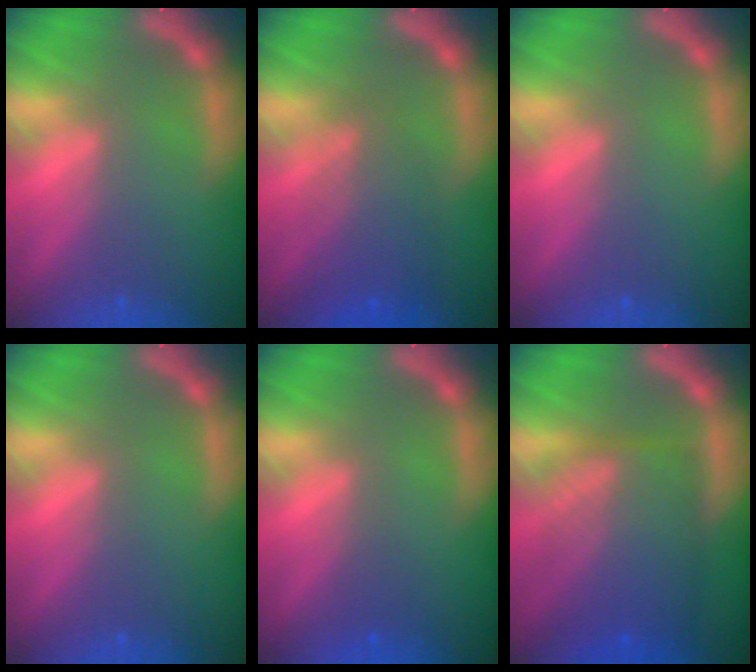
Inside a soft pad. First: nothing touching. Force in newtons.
{"total": 5.1}
{"total": 0.0}
{"total": 0.0}
{"total": 1.0}
{"total": 9.1}